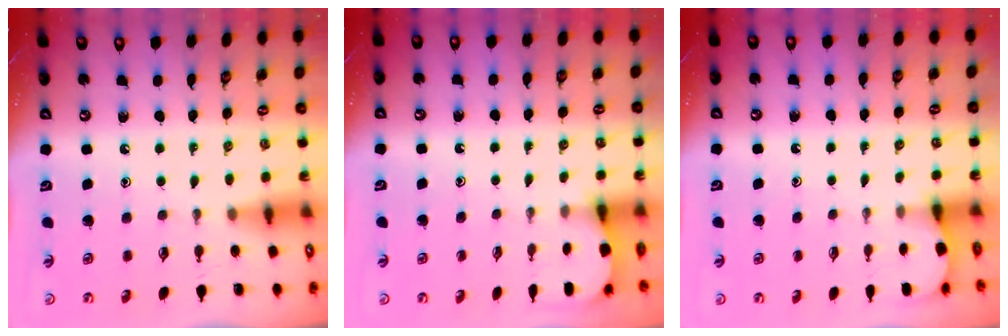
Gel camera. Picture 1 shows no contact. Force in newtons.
{"total": 2.7, "press": 2.7, "slide": 0.3}
{"total": 1.9, "press": 1.9, "slide": 0.2}